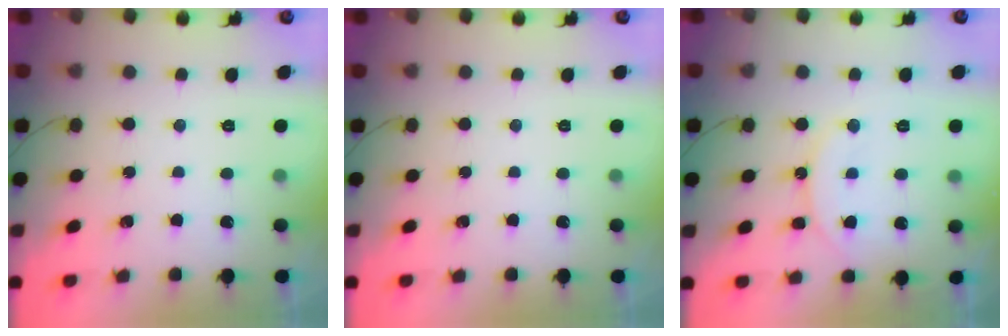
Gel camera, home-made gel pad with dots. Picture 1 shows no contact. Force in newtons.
{"total": 0.0}
{"total": 12.2, "press": 12.1, "slide": 1.2}